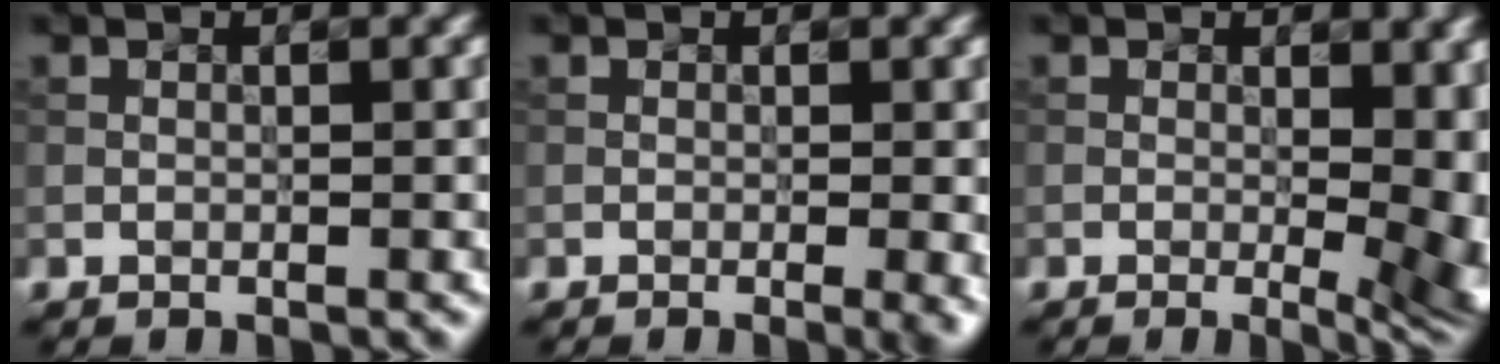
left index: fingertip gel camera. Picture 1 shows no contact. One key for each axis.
{"total": 2.9, "fx": -0.7, "fy": 0.9, "fz": 2.6, "tx": -0.021, "ty": 0.009, "tz": 0.000}
{"total": 10.5, "fx": -0.2, "fy": 4.9, "fz": 9.3, "tx": -0.071, "ty": 0.032, "tz": 0.007}